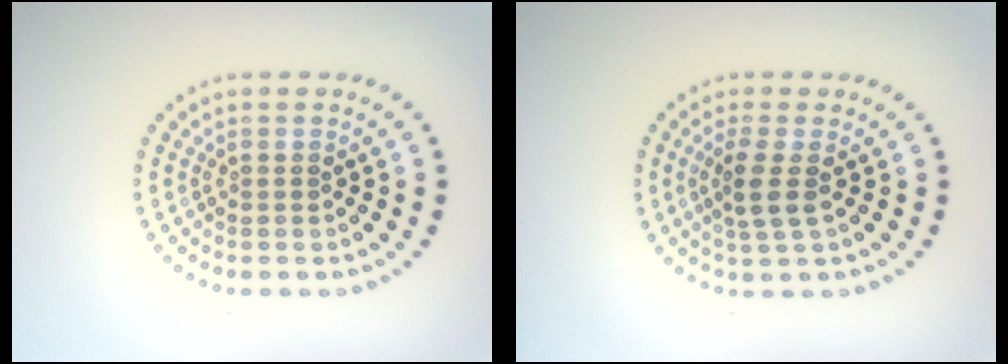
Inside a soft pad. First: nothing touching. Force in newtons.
{"total": 2.4, "press": 1.9, "slide": 1.5}